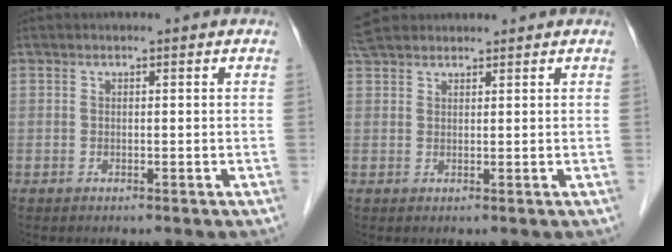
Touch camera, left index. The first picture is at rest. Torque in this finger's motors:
{"motor_torque": [0.14, -0.11, 0.28, 0.01]}